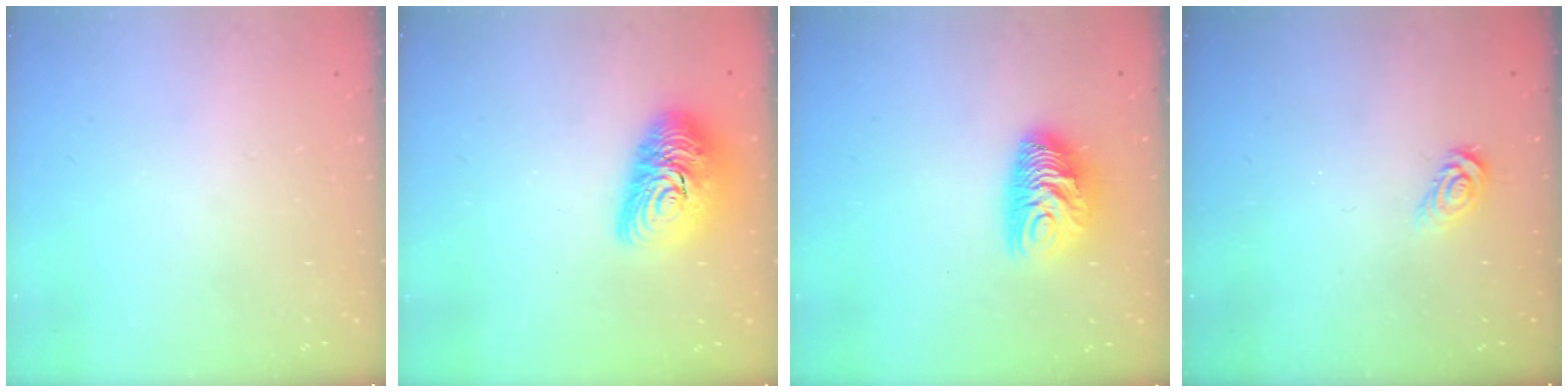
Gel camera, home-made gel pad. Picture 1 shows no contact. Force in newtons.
{"total": 13.9, "press": 13.9, "slide": 1.0}
{"total": 10.3, "press": 10.3, "slide": 0.5}
{"total": 3.8, "press": 3.8, "slide": 0.4}